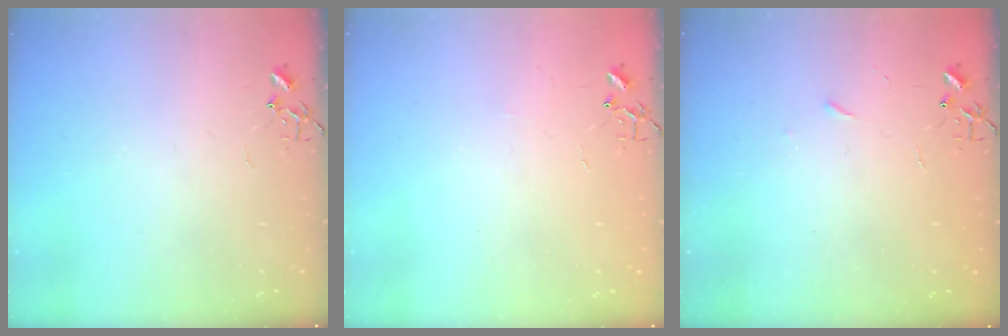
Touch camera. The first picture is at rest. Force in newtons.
{"total": 1.8, "press": 1.8, "slide": 0.3}
{"total": 2.5, "press": 2.5, "slide": 0.4}